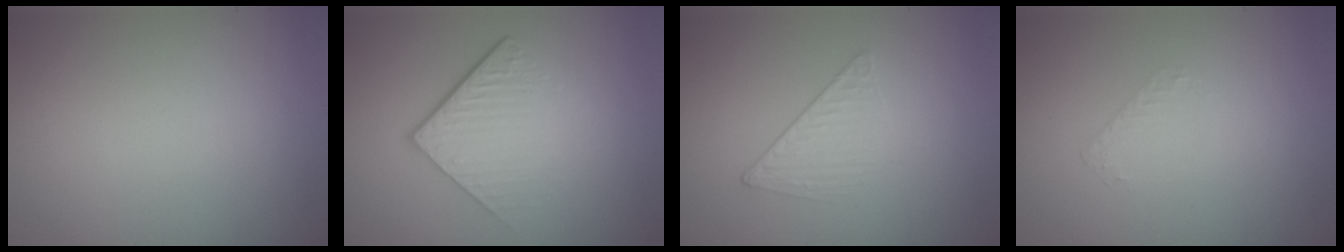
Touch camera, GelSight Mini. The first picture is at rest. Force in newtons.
{"total": 4.4, "press": 2.7, "slide": 3.5}
{"total": 1.5, "press": 0.7, "slide": 1.3}
{"total": 0.6, "press": 0.4, "slide": 0.5}